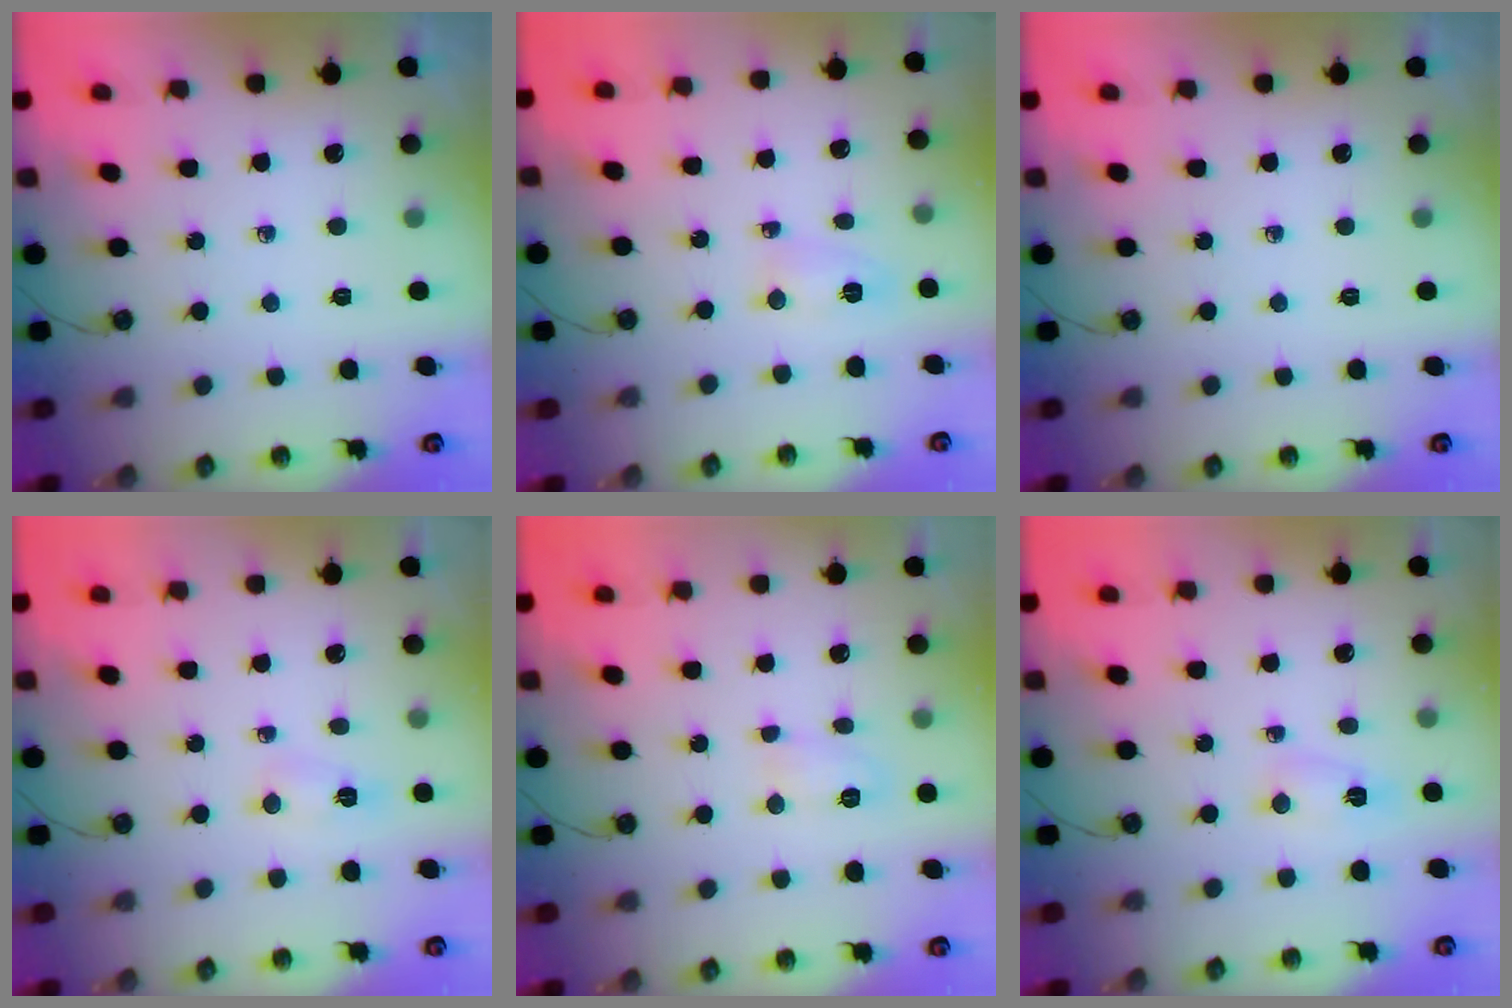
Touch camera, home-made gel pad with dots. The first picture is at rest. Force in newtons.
{"total": 9.2, "press": 3.8, "slide": 8.3}
{"total": 0.0}
{"total": 3.8, "press": 3.8, "slide": 0.5}
{"total": 5.1, "press": 5.0, "slide": 0.8}
{"total": 2.2, "press": 2.1, "slide": 0.6}